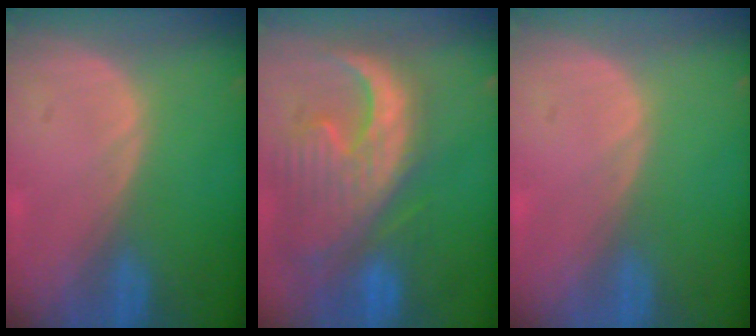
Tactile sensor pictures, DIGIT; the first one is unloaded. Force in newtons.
{"total": 13.5, "press": 11.5, "slide": 7.0}
{"total": 0.0}